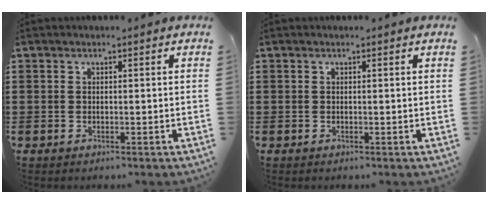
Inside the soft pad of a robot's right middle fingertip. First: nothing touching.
{"total": 0.0}